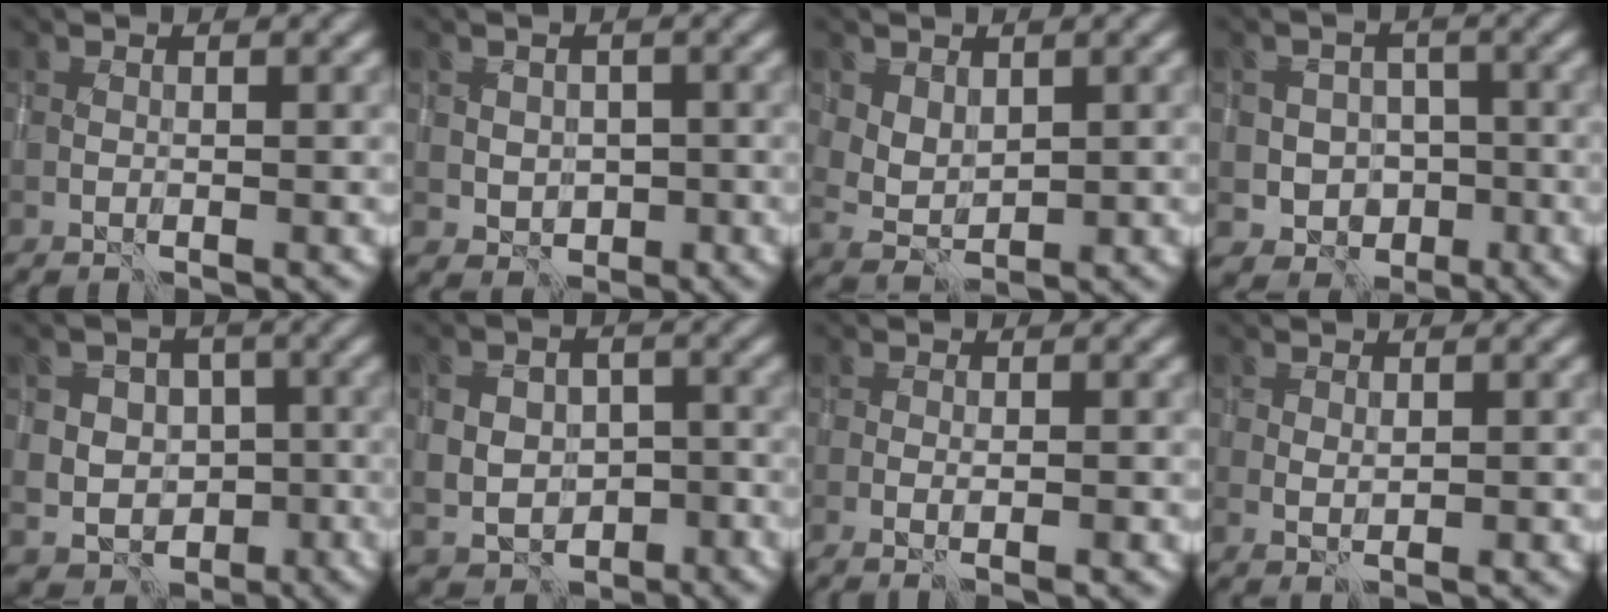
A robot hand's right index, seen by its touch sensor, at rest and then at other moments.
{"total": 2.2, "force": [-0.2, 1.9, 1.0], "torque": [-0.013, -0.001, -0.001]}
{"total": 2.3, "force": [1.0, 1.7, 1.2], "torque": [-0.023, -0.002, 0.023]}
{"total": 3.8, "force": [-0.9, 3.4, 1.4], "torque": [-0.008, 0.003, -0.019]}
{"total": 6.3, "force": [-0.7, 5.7, 2.7], "torque": [-0.012, 0.021, -0.030]}
{"total": 5.3, "force": [-0.7, 4.2, 3.1], "torque": [-0.037, 0.001, -0.009]}
{"total": 0.8, "force": [-0.2, 0.1, 0.8], "torque": [-0.010, 0.000, -0.005]}
{"total": 1.0, "force": [0.3, 0.5, 0.8], "torque": [-0.010, 0.001, 0.007]}